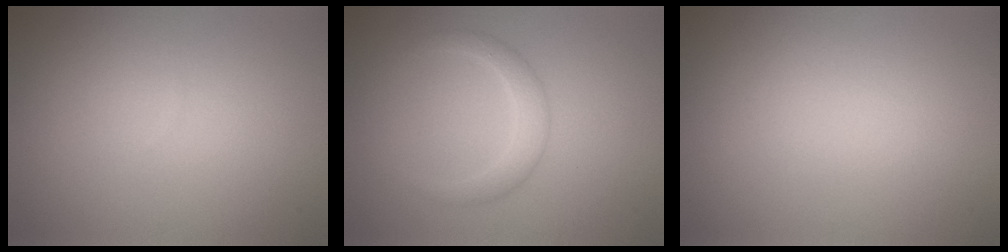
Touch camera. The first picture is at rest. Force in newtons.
{"total": 2.0, "press": 2.0, "slide": 0.1}
{"total": 0.0}